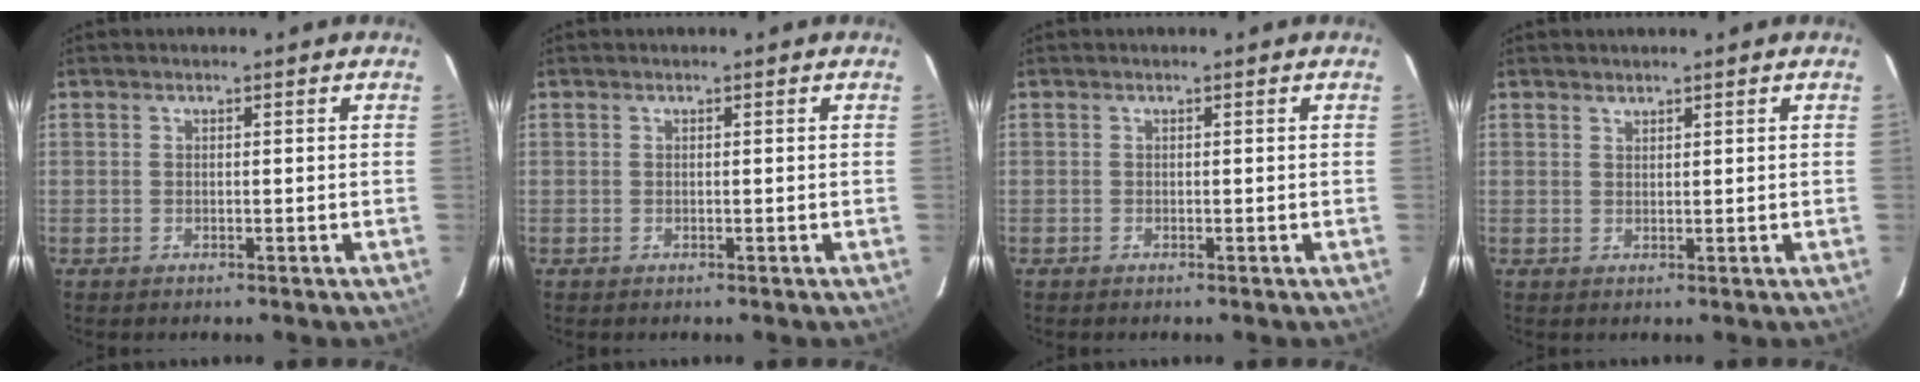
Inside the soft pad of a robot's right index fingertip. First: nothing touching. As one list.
[{"total": 0.0}, {"total": 0.0}, {"total": 0.9, "force": [0.9, 0.3, 0.1], "torque": [-0.002, 0.002, 0.017]}]